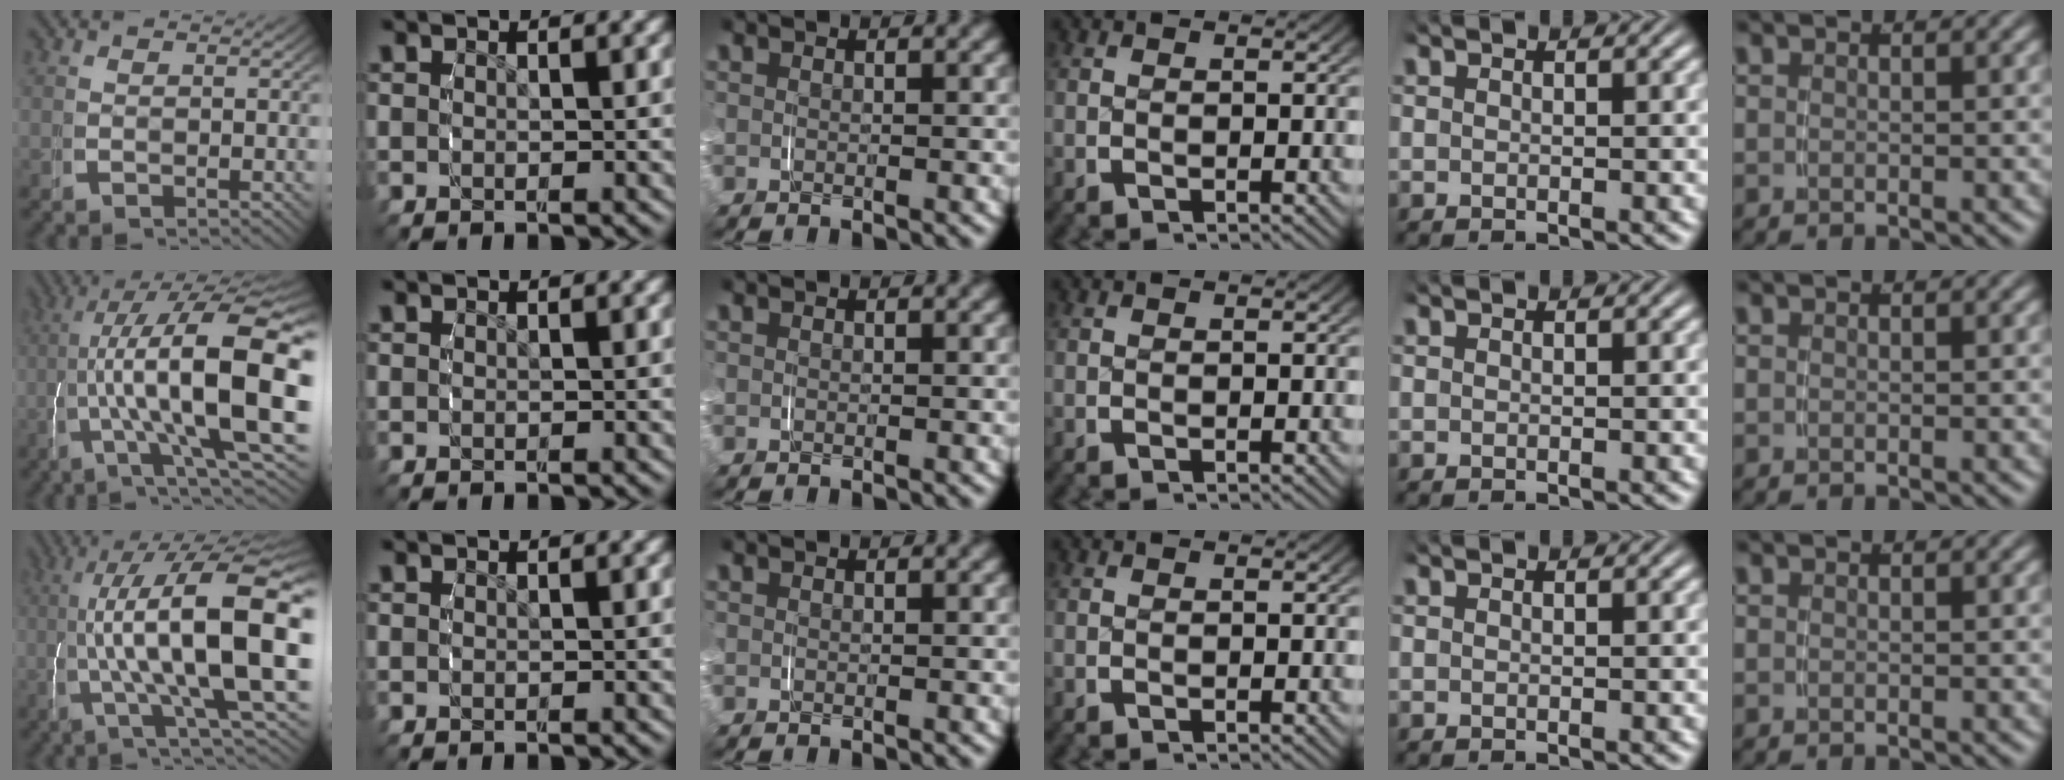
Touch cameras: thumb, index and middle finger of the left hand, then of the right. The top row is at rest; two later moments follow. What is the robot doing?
{"motion": "grasp_and_lifting", "object": "pencil case"}